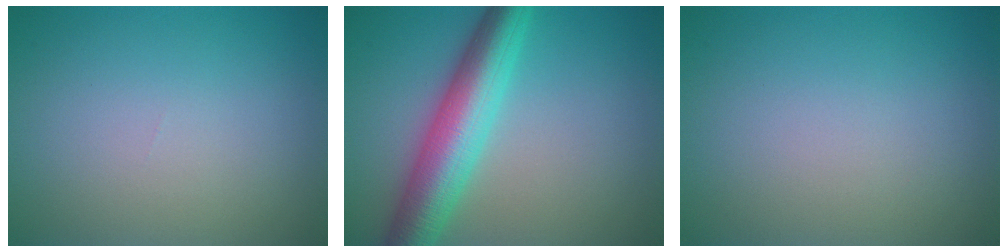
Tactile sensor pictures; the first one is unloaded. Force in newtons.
{"total": 7.5, "press": 7.5, "slide": 0.1}
{"total": 0.0}